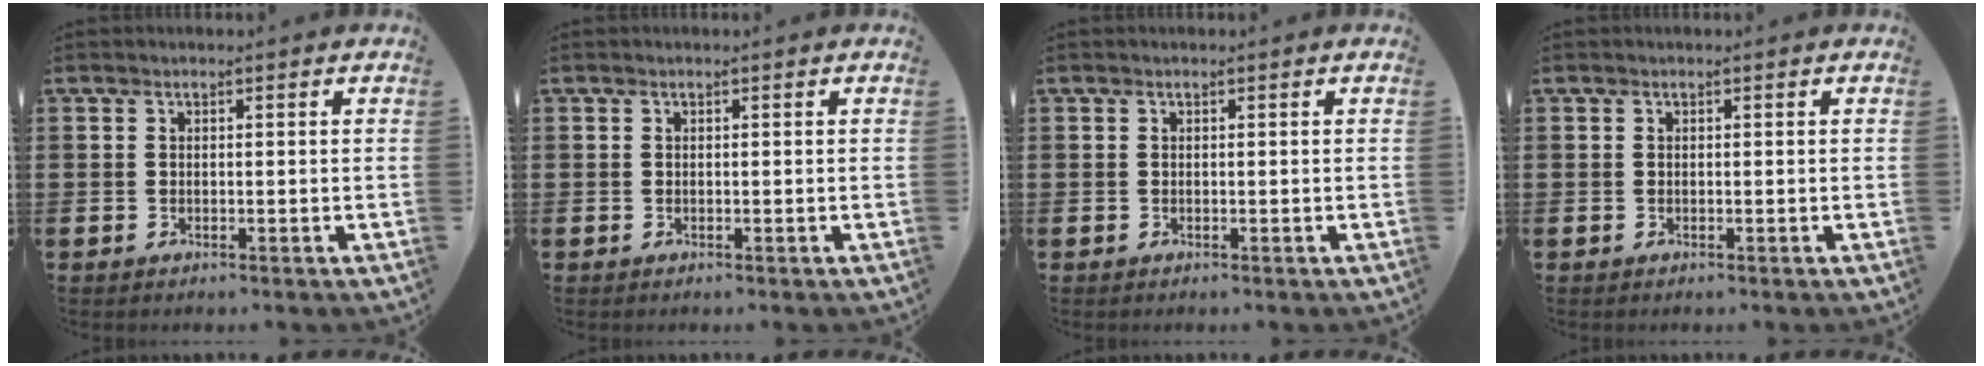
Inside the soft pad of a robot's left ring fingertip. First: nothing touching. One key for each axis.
{"total": 0.0}
{"total": 0.0}
{"total": 0.0}